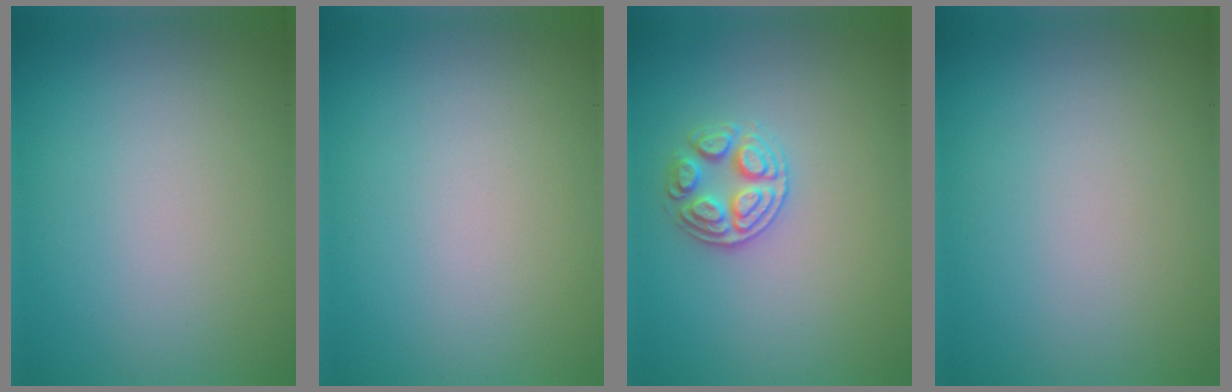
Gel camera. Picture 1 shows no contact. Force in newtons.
{"total": 0.0}
{"total": 2.7, "press": 2.6, "slide": 0.4}
{"total": 0.0}